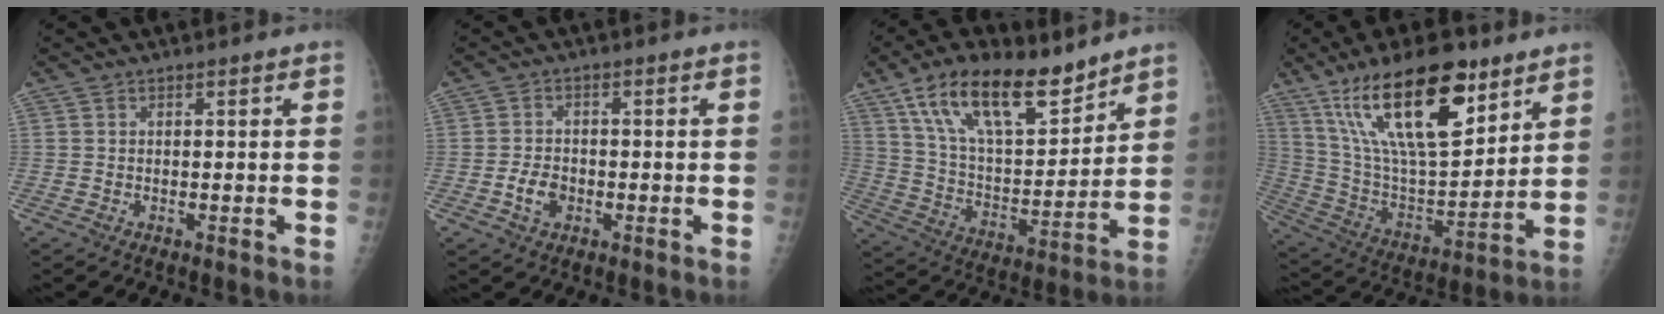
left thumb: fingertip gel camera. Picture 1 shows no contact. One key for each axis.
{"total": 4.1, "fx": -1.3, "fy": 3.0, "fz": 2.4, "tx": -0.034, "ty": 0.009, "tz": -0.024}
{"total": 19.7, "fx": 13.1, "fy": 8.1, "fz": 12.2, "tx": -0.179, "ty": -0.060, "tz": 0.239}
{"total": 24.6, "fx": 13.9, "fy": 9.0, "fz": 18.2, "tx": -0.309, "ty": -0.043, "tz": 0.257}